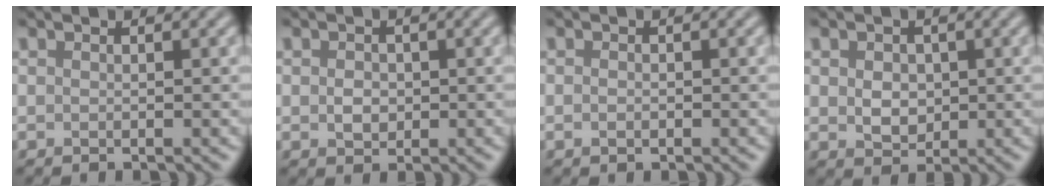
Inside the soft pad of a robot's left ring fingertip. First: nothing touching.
{"total": 1.6, "force": [0.0, 1.3, 1.0], "torque": [-0.018, -0.003, 0.000]}
{"total": 0.7, "force": [-0.2, 0.5, 0.5], "torque": [-0.009, -0.002, -0.004]}
{"total": 2.6, "force": [0.3, 2.0, 1.6], "torque": [-0.029, -0.002, 0.005]}